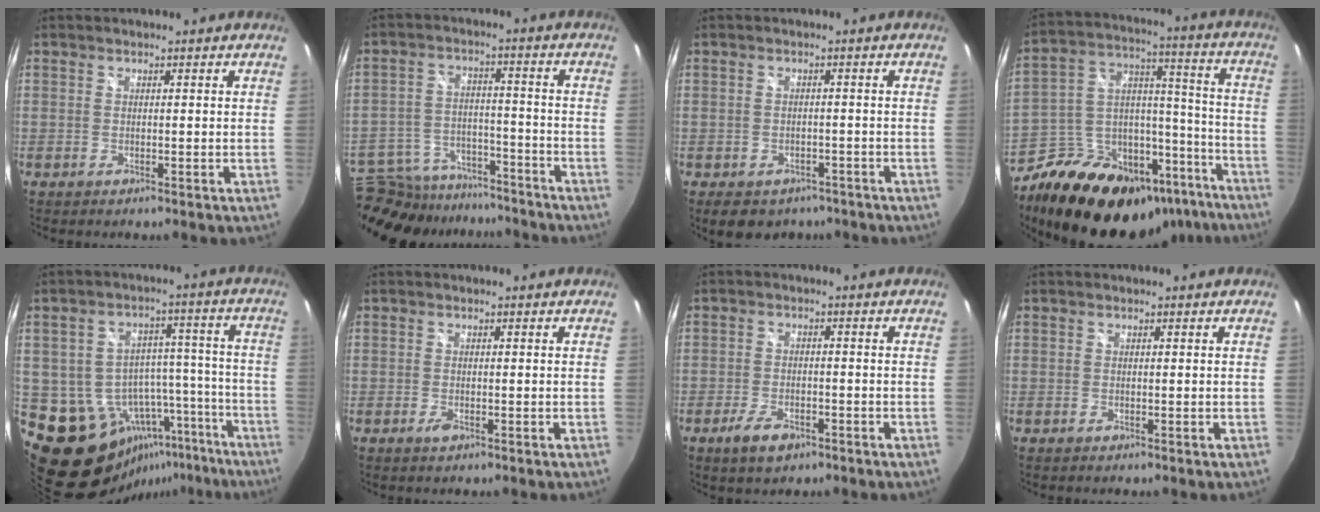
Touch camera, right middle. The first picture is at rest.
{"total": 21.7, "force": [-17.4, 9.5, 8.7], "torque": [-0.208, 0.002, -0.250]}
{"total": 7.6, "force": [-5.3, 4.6, 3.0], "torque": [-0.057, -0.003, -0.065]}
{"total": 30.2, "force": [-21.7, 14.4, 15.4], "torque": [-0.265, 0.046, -0.295]}
{"total": 17.0, "force": [-10.5, 11.5, 6.8], "torque": [-0.118, 0.045, -0.113]}
{"total": 1.3, "force": [-0.7, 0.6, 0.9], "torque": [-0.017, -0.003, -0.012]}
{"total": 5.1, "force": [-3.2, 2.4, 3.3], "torque": [-0.080, -0.008, -0.056]}
{"total": 0.0}